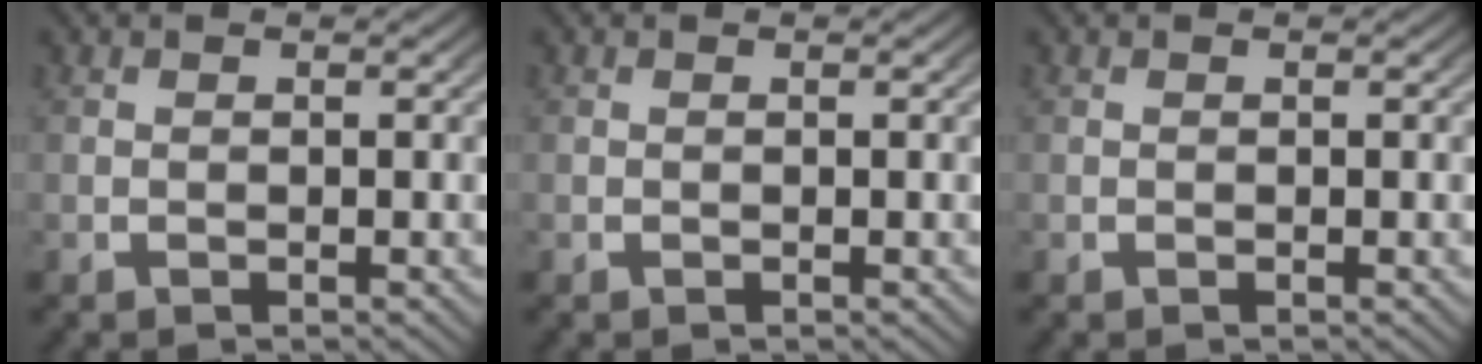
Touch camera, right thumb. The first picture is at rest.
{"total": 0.0}
{"total": 0.0}